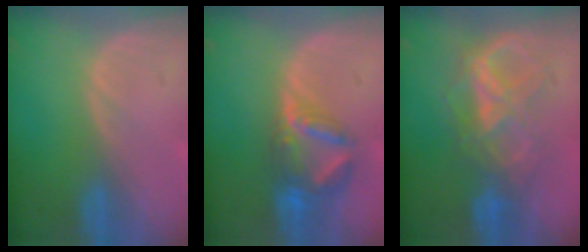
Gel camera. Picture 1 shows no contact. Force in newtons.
{"total": 6.9, "press": 6.3, "slide": 2.9}
{"total": 7.2, "press": 7.2, "slide": 0.3}